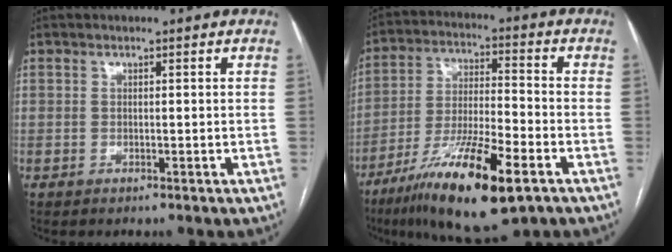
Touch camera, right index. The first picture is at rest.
{"total": 17.4, "force": [-9.6, 2.8, 14.3], "torque": [-0.268, -0.033, -0.163]}